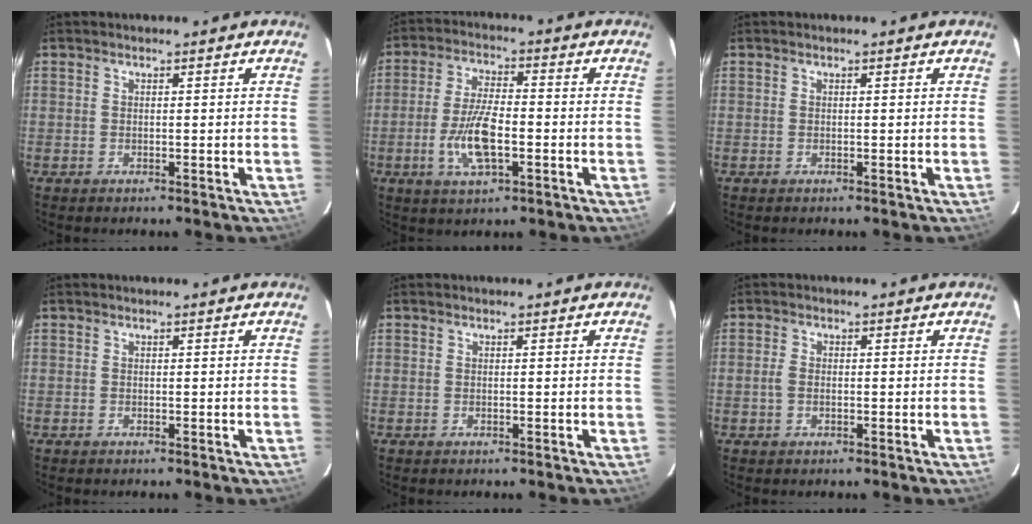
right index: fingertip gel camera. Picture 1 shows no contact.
{"total": 9.4, "force": [-2.8, 3.4, 8.3], "torque": [-0.171, -0.004, -0.051]}
{"total": 0.0}
{"total": 0.0}
{"total": 0.0}
{"total": 1.7, "force": [-0.4, 1.1, 1.3], "torque": [-0.029, -0.001, -0.008]}